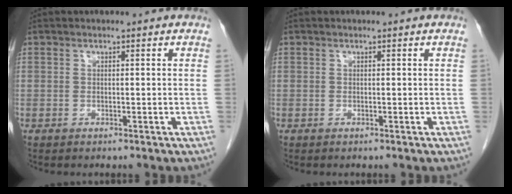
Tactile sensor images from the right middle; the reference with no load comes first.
{"total": 0.0}